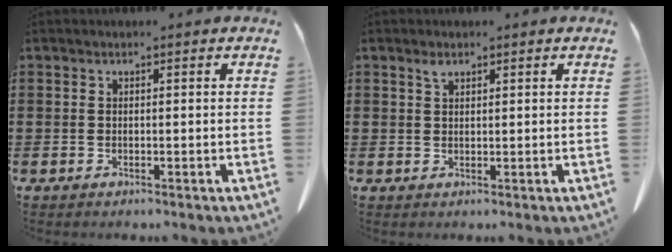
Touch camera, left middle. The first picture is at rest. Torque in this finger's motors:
{"motor_torque": [-0.03, 0.35, -0.12, -0.13]}